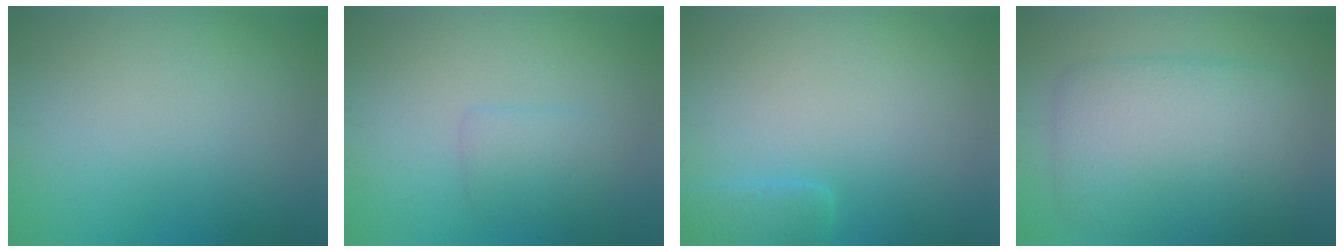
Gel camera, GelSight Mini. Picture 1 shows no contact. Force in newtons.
{"total": 1.8, "press": 1.8, "slide": 0.0}
{"total": 1.9, "press": 1.9, "slide": 0.1}
{"total": 8.7, "press": 8.7, "slide": 0.1}